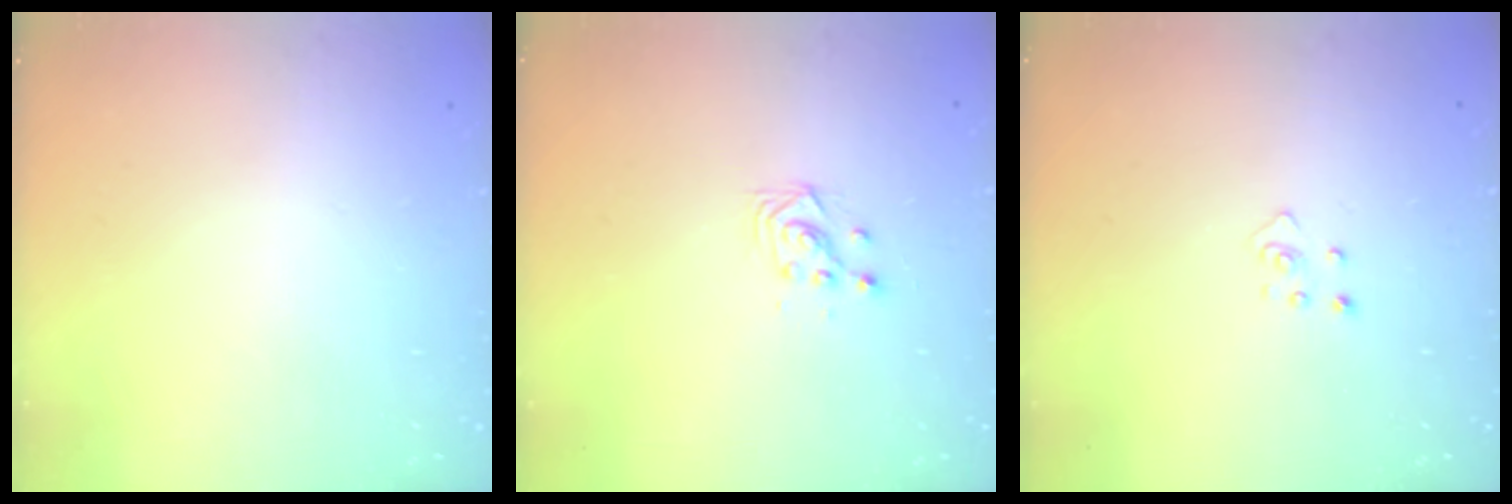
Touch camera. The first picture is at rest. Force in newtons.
{"total": 2.9, "press": 2.9, "slide": 0.2}
{"total": 2.5, "press": 2.4, "slide": 0.3}